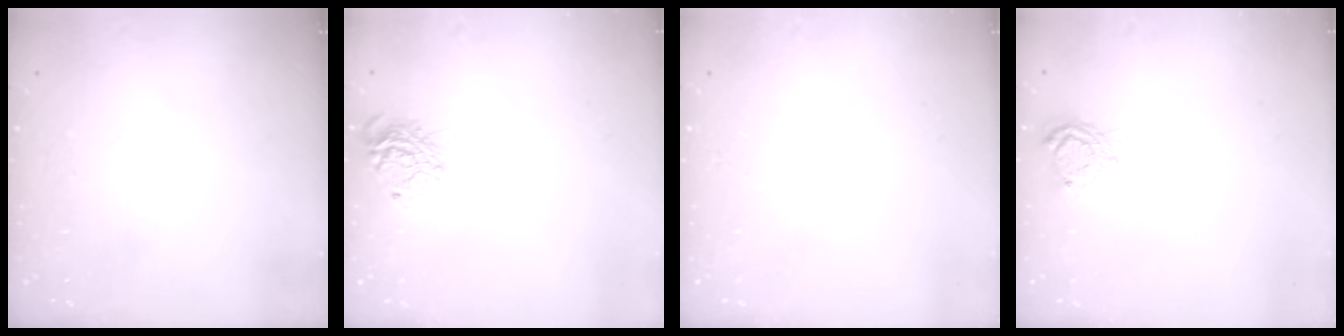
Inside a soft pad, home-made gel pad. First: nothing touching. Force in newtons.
{"total": 11.5, "press": 11.5, "slide": 0.7}
{"total": 0.0}
{"total": 7.6, "press": 7.6, "slide": 0.6}